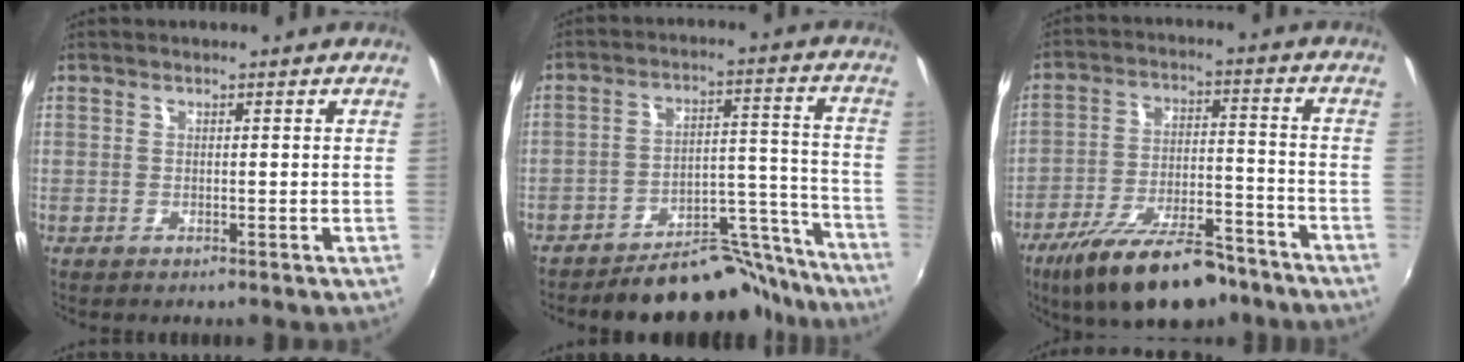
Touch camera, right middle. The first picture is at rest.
{"total": 14.8, "force": [-13.8, 4.5, 2.7], "torque": [-0.022, 0.058, -0.187]}
{"total": 18.7, "force": [-14.0, 6.3, 10.7], "torque": [-0.200, -0.022, -0.217]}